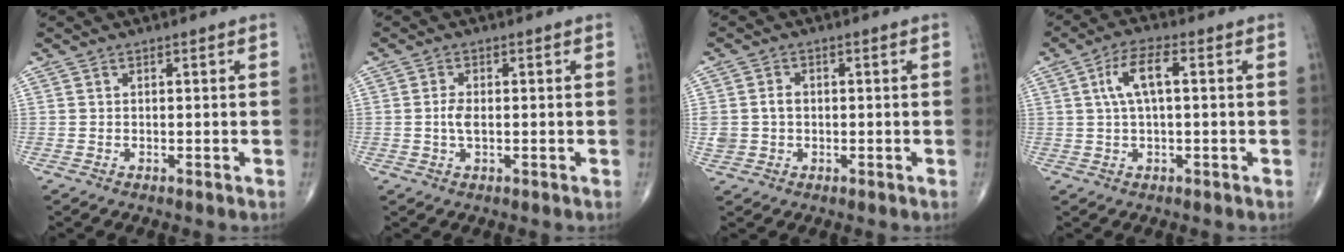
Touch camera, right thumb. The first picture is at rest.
{"total": 2.6, "force": [-0.2, 1.2, 2.3], "torque": [-0.048, 0.004, -0.006]}
{"total": 4.3, "force": [0.0, 3.5, 2.4], "torque": [-0.047, 0.010, 0.004]}
{"total": 6.5, "force": [1.2, 2.2, 6.0], "torque": [-0.127, 0.018, 0.023]}